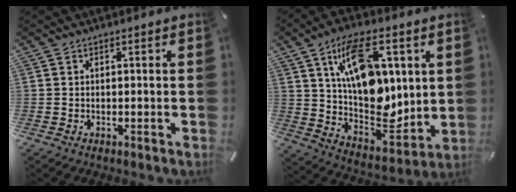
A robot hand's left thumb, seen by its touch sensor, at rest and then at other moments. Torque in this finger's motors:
{"motor_torque": [2.54, 2.46, 1.00, 0.13, 0.31]}